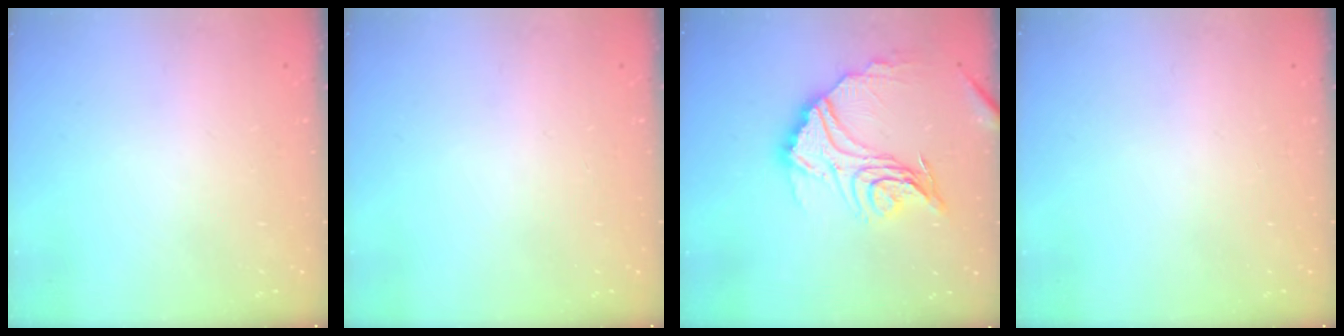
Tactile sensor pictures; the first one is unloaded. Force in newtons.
{"total": 0.0}
{"total": 19.9, "press": 19.8, "slide": 1.6}
{"total": 0.0}